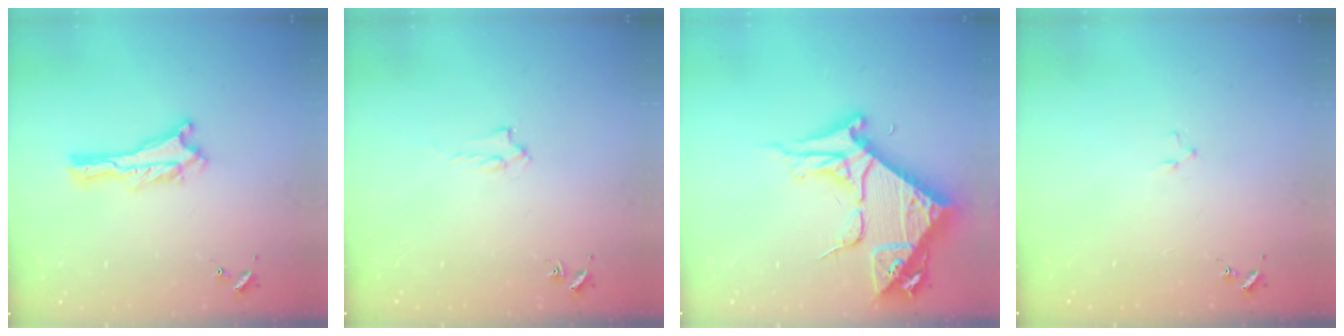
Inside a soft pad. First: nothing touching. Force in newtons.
{"total": 1.4, "press": 1.4, "slide": 0.2}
{"total": 10.4, "press": 10.3, "slide": 1.2}
{"total": 0.7, "press": 0.7, "slide": 0.2}